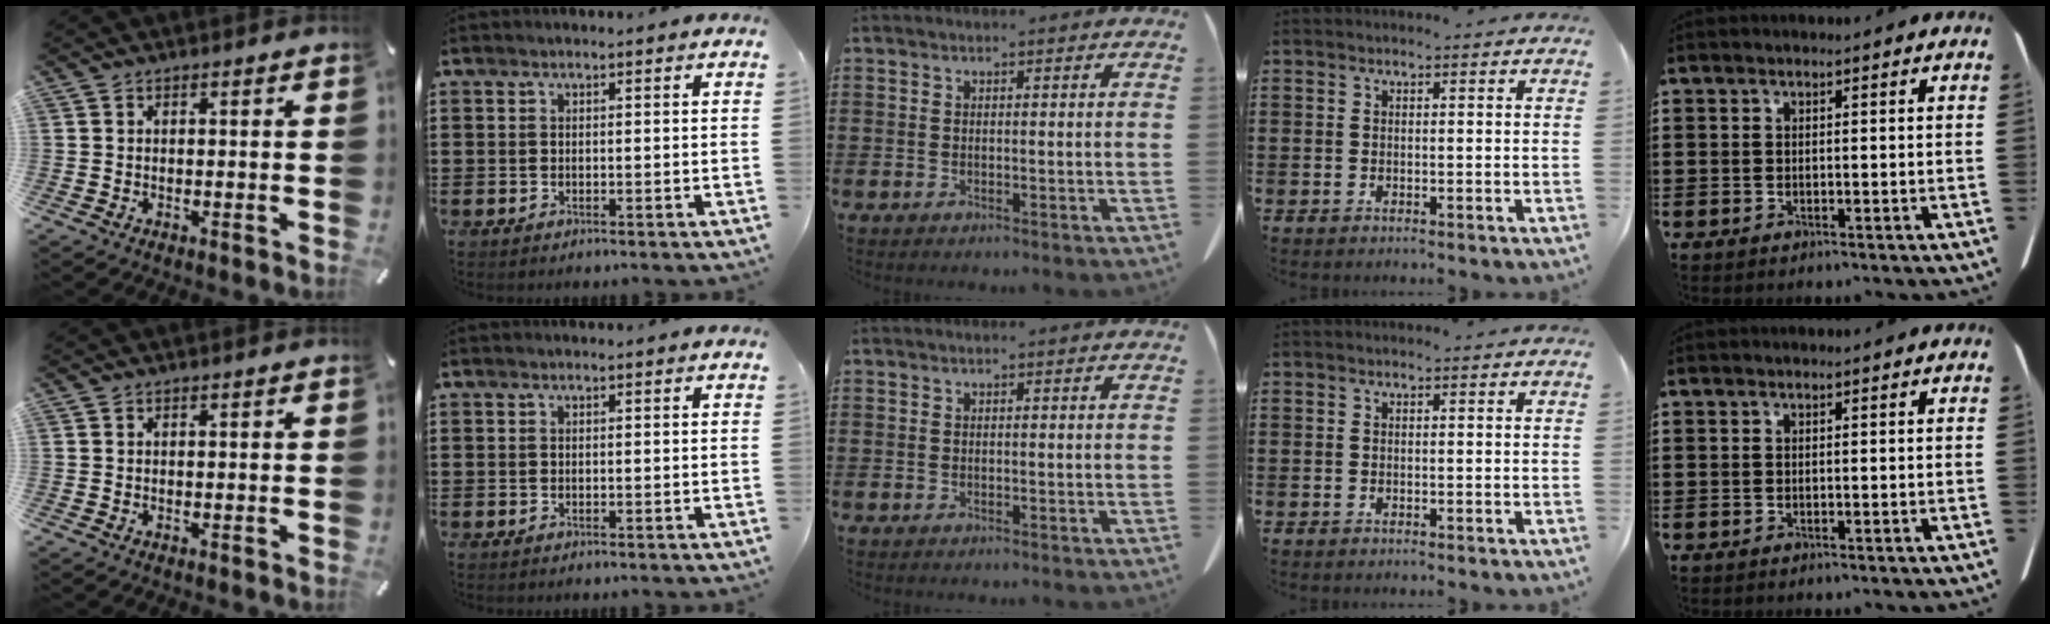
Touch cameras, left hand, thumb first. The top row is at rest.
{}